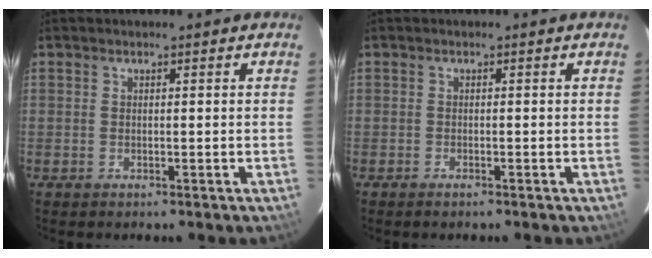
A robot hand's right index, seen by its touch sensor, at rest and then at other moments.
{"total": 0.9, "force": [-0.8, 0.2, 0.4], "torque": [-0.012, -0.001, -0.018]}